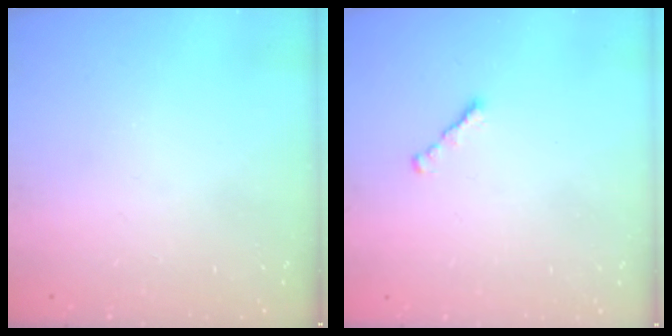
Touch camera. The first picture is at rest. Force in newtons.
{"total": 1.3, "press": 1.2, "slide": 0.5}